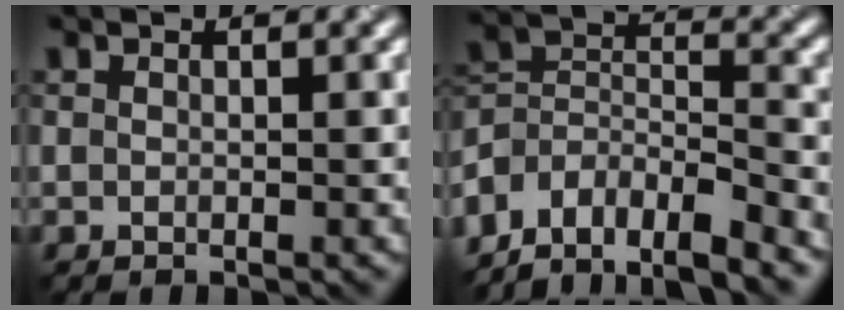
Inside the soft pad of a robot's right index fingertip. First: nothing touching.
{"total": 8.9, "force": [-7.1, 3.6, 3.9], "torque": [-0.074, 0.013, -0.122]}